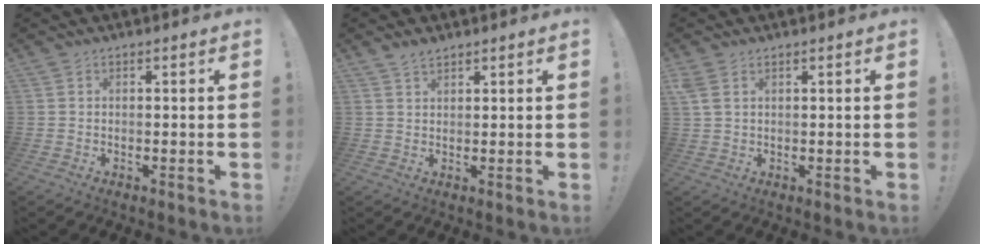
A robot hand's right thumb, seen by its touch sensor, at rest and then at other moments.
{"total": 2.9, "force": [2.4, 1.1, 1.1], "torque": [-0.019, -0.012, 0.044]}
{"total": 3.1, "force": [1.7, 1.6, 2.0], "torque": [-0.037, -0.003, 0.031]}